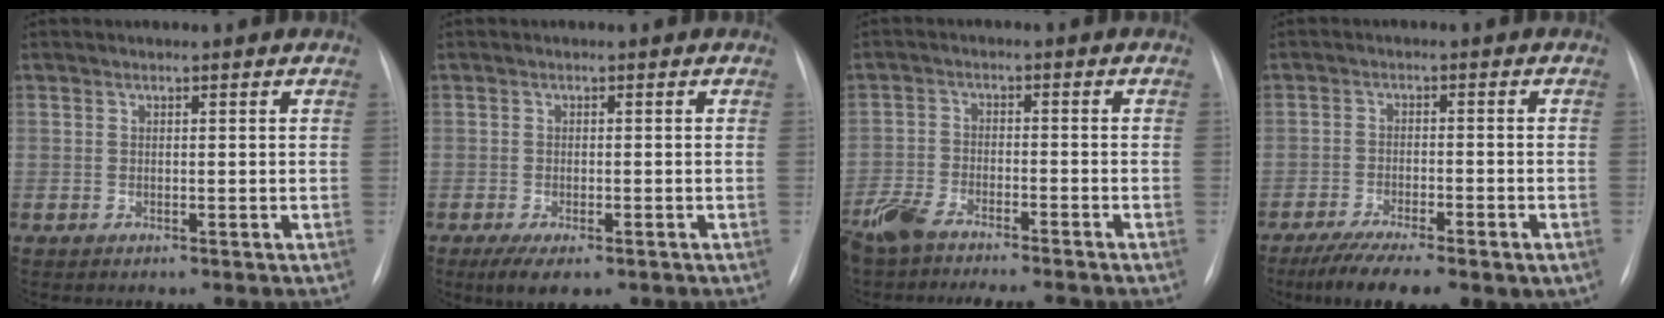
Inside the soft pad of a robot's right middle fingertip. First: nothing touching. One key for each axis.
{"total": 5.0, "fx": -3.2, "fy": 1.7, "fz": 3.4, "tx": -0.055, "ty": -0.010, "tz": -0.048}
{"total": 12.7, "fx": -10.8, "fy": 2.4, "fz": 6.3, "tx": -0.116, "ty": -0.013, "tz": -0.172}
{"total": 14.3, "fx": -9.6, "fy": 4.4, "fz": 9.6, "tx": -0.147, "ty": -0.014, "tz": -0.144}